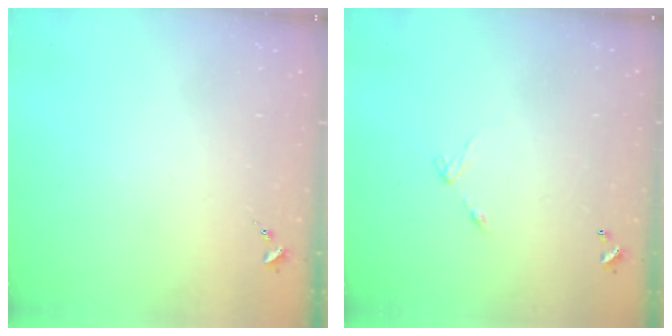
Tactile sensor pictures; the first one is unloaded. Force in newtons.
{"total": 4.3, "press": 4.3, "slide": 0.3}